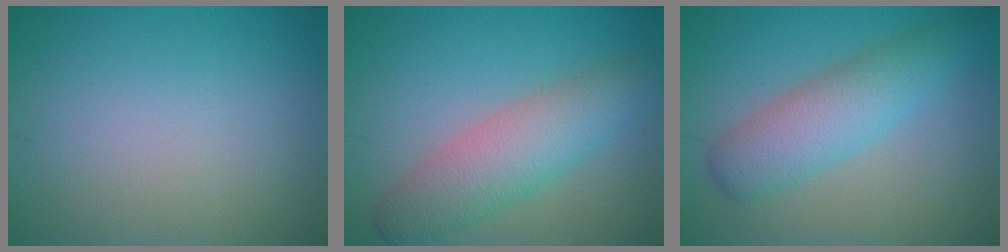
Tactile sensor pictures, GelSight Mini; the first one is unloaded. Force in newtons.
{"total": 5.4, "press": 5.4, "slide": 0.2}
{"total": 4.9, "press": 4.9, "slide": 0.1}